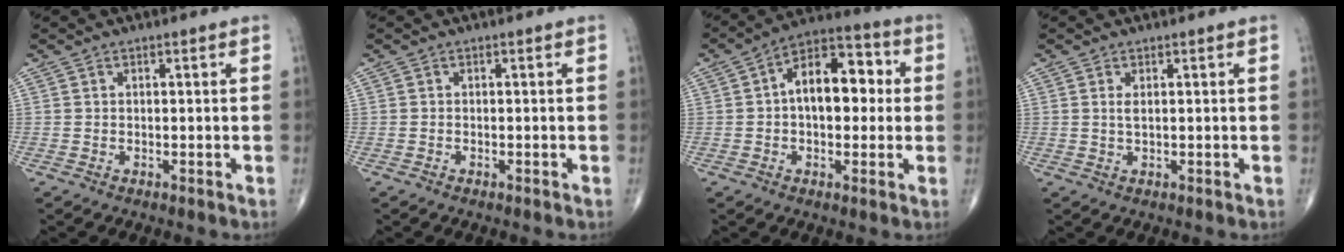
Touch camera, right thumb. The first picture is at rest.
{"total": 0.0}
{"total": 13.0, "force": [1.2, 7.6, 10.5], "torque": [-0.131, 0.032, 0.006]}
{"total": 1.3, "force": [0.4, 0.4, 1.2], "torque": [-0.028, -0.002, 0.010]}